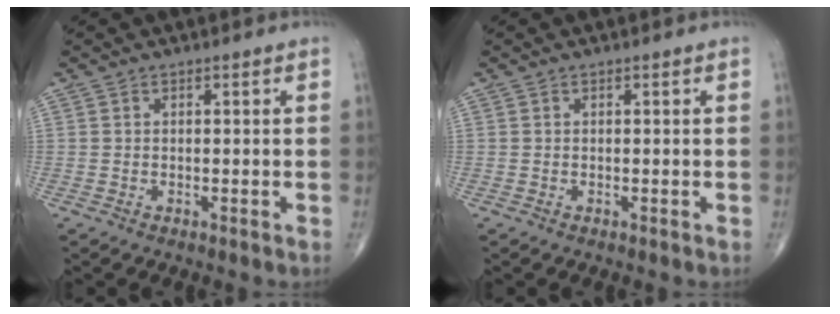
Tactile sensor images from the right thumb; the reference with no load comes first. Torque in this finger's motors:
{"motor_torque": [0.05, 0.05, 0.00, 0.00, 0.00]}